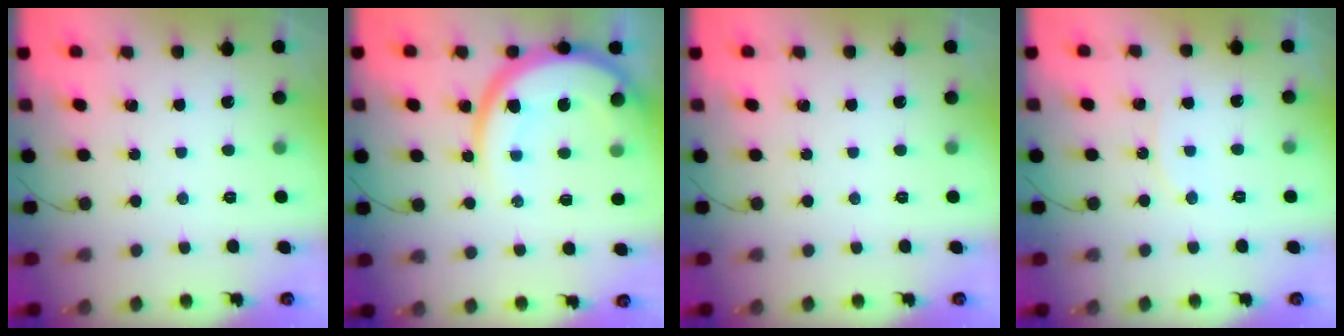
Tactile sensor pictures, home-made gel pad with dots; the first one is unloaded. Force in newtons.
{"total": 14.3, "press": 14.2, "slide": 1.3}
{"total": 0.0}
{"total": 5.6, "press": 5.6, "slide": 0.5}